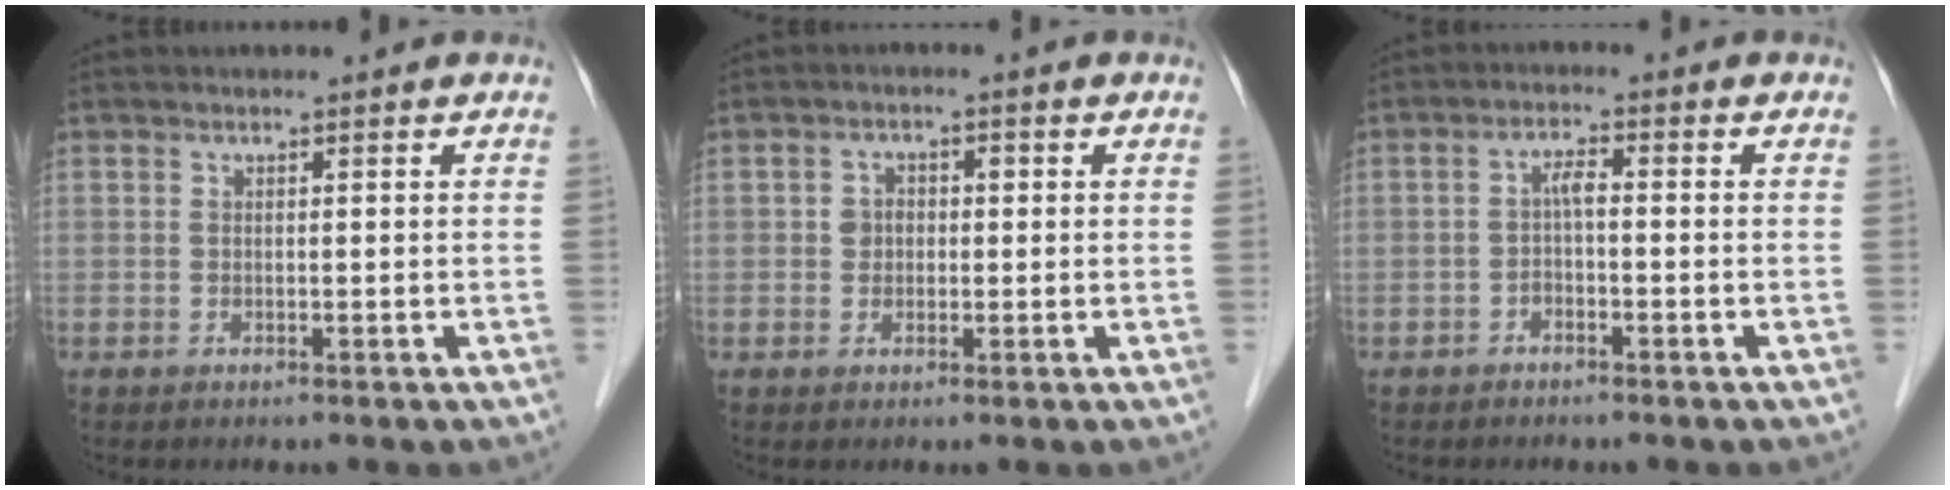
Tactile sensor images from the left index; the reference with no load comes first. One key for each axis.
{"total": 2.5, "fx": -0.1, "fy": 2.2, "fz": 1.2, "tx": -0.023, "ty": 0.011, "tz": -0.003}
{"total": 2.3, "fx": -0.7, "fy": 0.7, "fz": 2.1, "tx": -0.040, "ty": 0.009, "tz": -0.013}